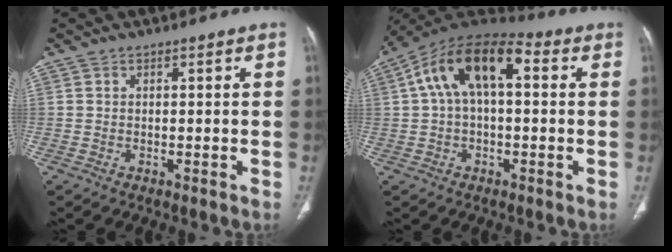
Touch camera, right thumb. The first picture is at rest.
{"total": 14.9, "force": [3.1, 7.7, 12.4], "torque": [-0.215, 0.045, 0.044]}